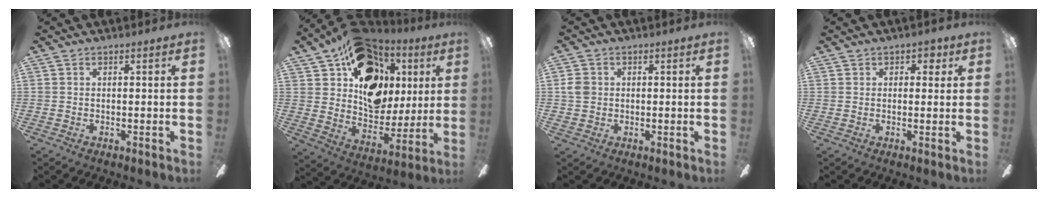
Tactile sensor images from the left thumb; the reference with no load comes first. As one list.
[{"total": 20.5, "force": [9.3, 14.8, 10.8], "torque": [-0.161, -0.047, 0.181]}, {"total": 3.5, "force": [0.2, 3.0, 1.7], "torque": [-0.025, 0.006, 0.004]}, {"total": 2.4, "force": [0.8, 1.9, 1.2], "torque": [-0.007, 0.004, 0.011]}]